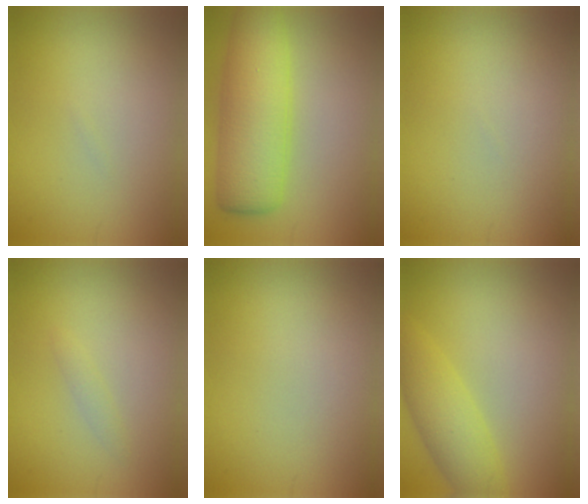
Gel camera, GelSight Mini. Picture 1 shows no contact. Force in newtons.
{"total": 7.8, "press": 7.8, "slide": 0.1}
{"total": 0.0}
{"total": 0.9, "press": 0.8, "slide": 0.1}
{"total": 0.0}
{"total": 4.4, "press": 4.4, "slide": 0.1}